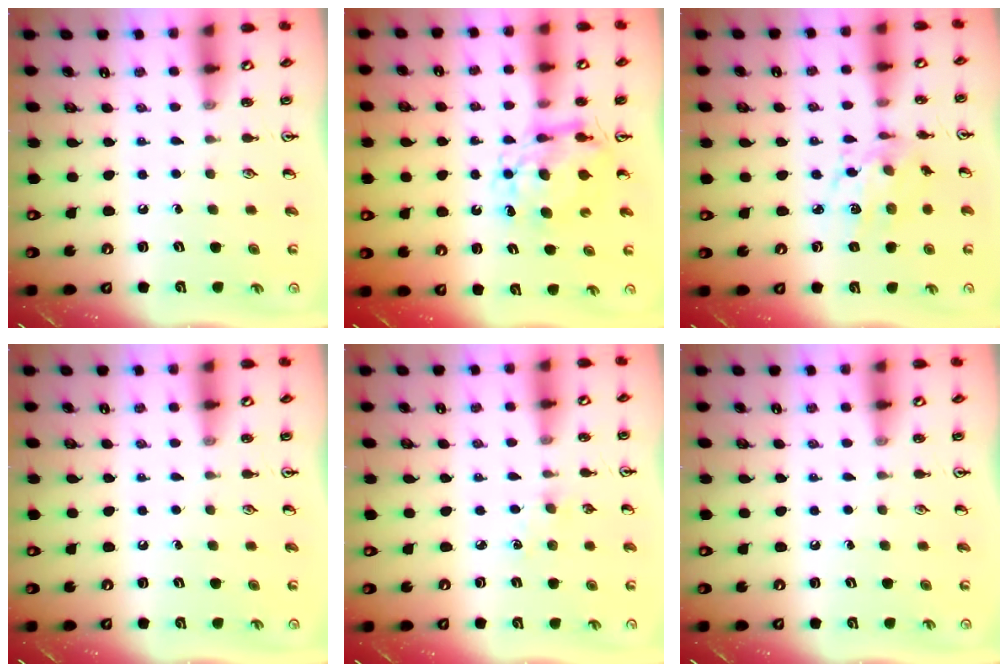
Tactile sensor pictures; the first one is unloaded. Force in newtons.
{"total": 8.8, "press": 8.8, "slide": 0.9}
{"total": 9.5, "press": 9.5, "slide": 0.6}
{"total": 0.0}
{"total": 2.9, "press": 2.9, "slide": 0.4}
{"total": 0.0}